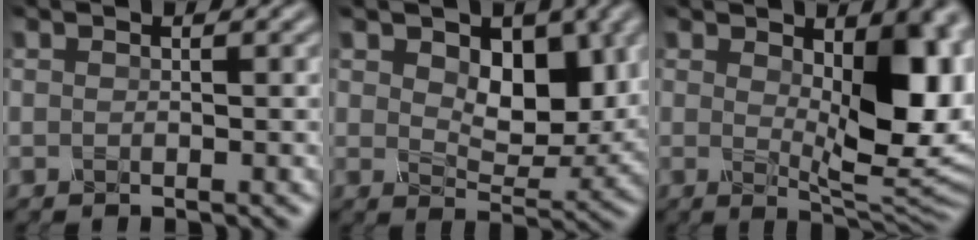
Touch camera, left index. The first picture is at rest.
{"total": 6.2, "force": [1.6, 3.9, 4.5], "torque": [-0.072, -0.017, 0.021]}
{"total": 9.8, "force": [1.3, 4.8, 8.4], "torque": [-0.109, -0.010, 0.024]}